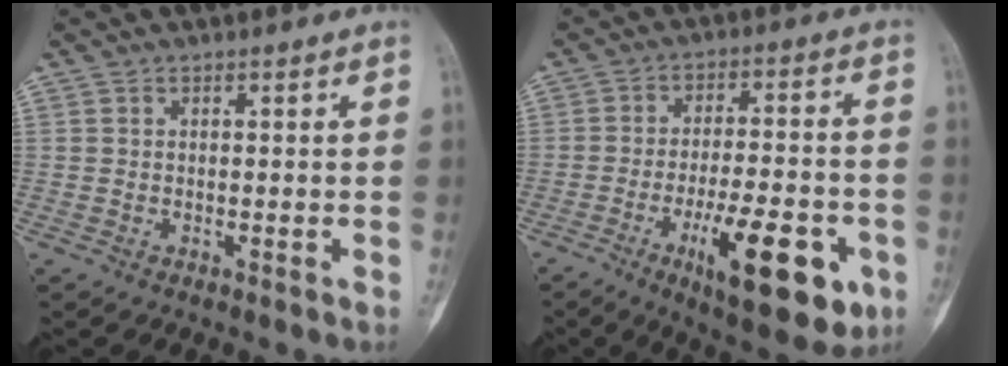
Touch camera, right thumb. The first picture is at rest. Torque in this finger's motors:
{"motor_torque": [0.21, 0.72, 0.41, 0.25, 0.06]}